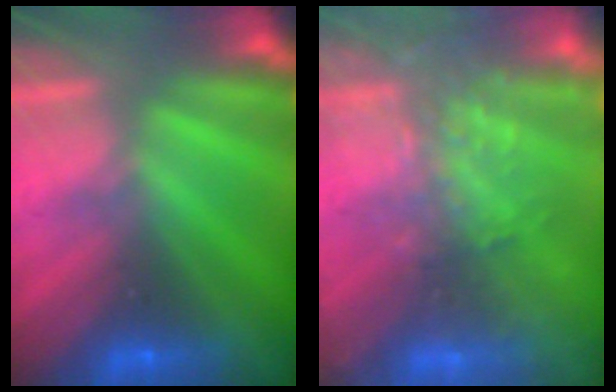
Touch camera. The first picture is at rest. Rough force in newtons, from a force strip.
{"total": 6.5}